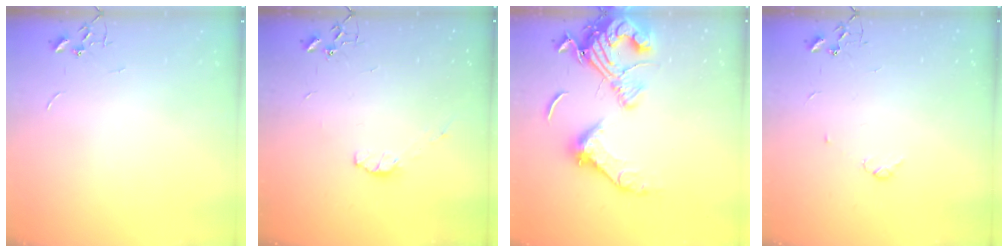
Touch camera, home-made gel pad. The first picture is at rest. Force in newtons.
{"total": 4.5, "press": 4.5, "slide": 0.5}
{"total": 19.3, "press": 19.1, "slide": 2.7}
{"total": 3.7, "press": 3.6, "slide": 0.5}